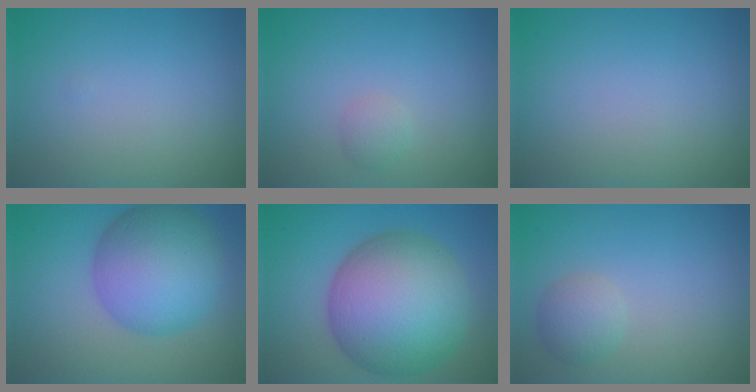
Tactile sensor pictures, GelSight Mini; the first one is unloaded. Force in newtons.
{"total": 1.1, "press": 1.1, "slide": 0.1}
{"total": 0.0}
{"total": 9.2, "press": 9.2, "slide": 0.2}
{"total": 13.3, "press": 13.3, "slide": 0.5}
{"total": 2.1, "press": 2.1, "slide": 0.1}